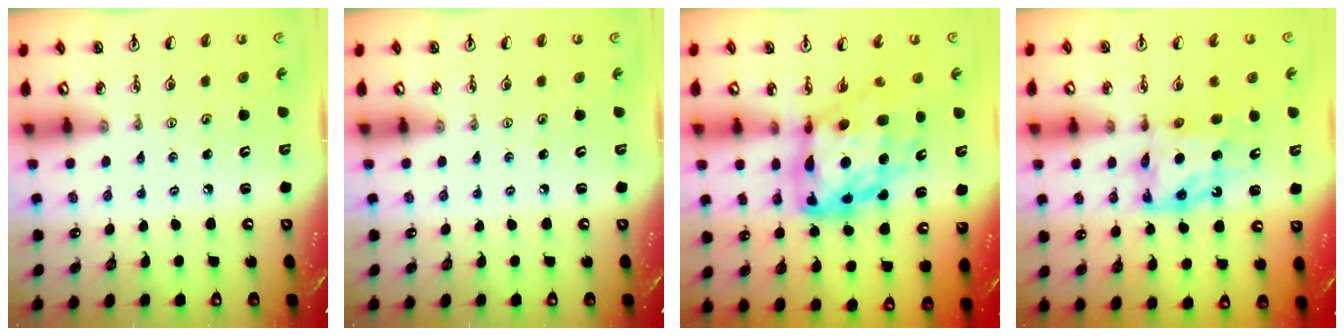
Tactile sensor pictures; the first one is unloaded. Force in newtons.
{"total": 0.0}
{"total": 15.8, "press": 15.8, "slide": 1.4}
{"total": 9.5, "press": 9.5, "slide": 0.9}